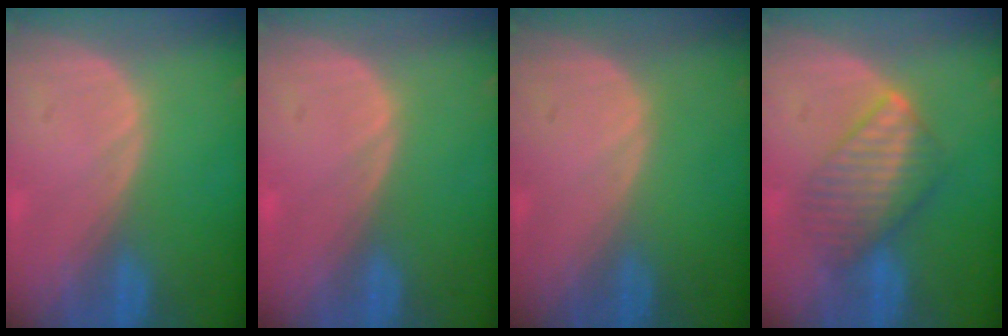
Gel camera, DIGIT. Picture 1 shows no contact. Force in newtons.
{"total": 0.5, "press": 0.1, "slide": 0.5}
{"total": 0.0}
{"total": 6.6, "press": 6.6, "slide": 0.6}